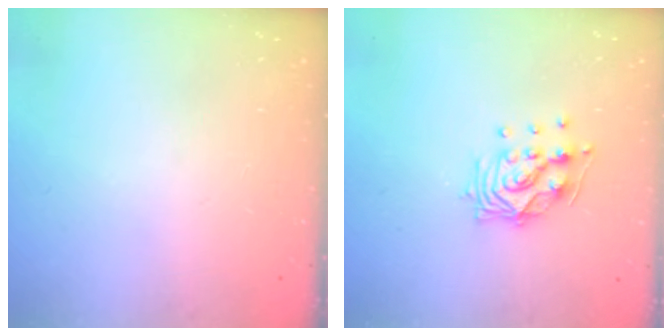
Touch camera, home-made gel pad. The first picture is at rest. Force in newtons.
{"total": 11.0, "press": 11.0, "slide": 0.9}